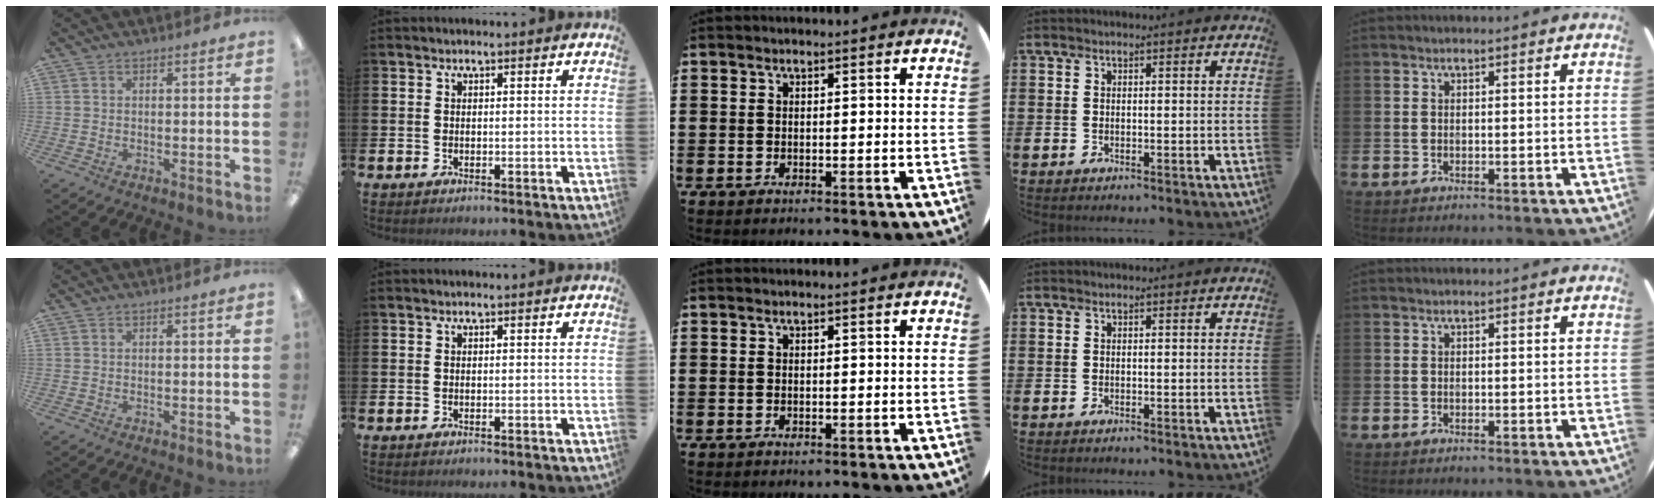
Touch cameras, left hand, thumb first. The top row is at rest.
{}